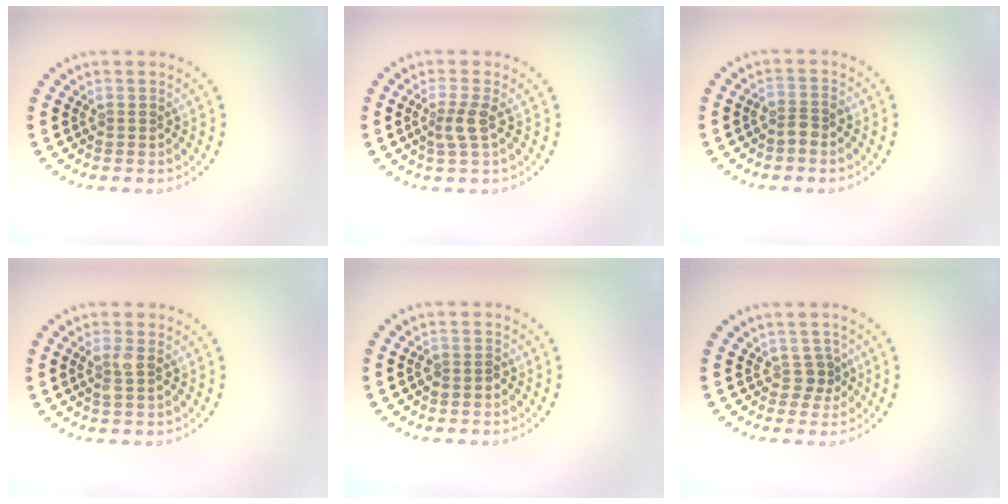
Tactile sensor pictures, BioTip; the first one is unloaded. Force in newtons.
{"total": 2.1, "press": 1.6, "slide": 1.3}
{"total": 1.5, "press": 1.3, "slide": 0.8}
{"total": 1.5, "press": 1.4, "slide": 0.7}
{"total": 1.1, "press": 1.0, "slide": 0.5}
{"total": 1.5, "press": 1.0, "slide": 1.1}